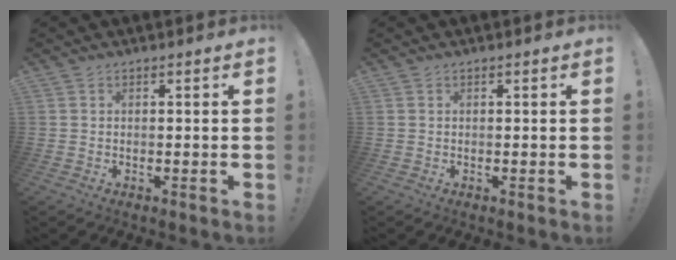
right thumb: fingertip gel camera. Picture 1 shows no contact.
{"total": 0.0}